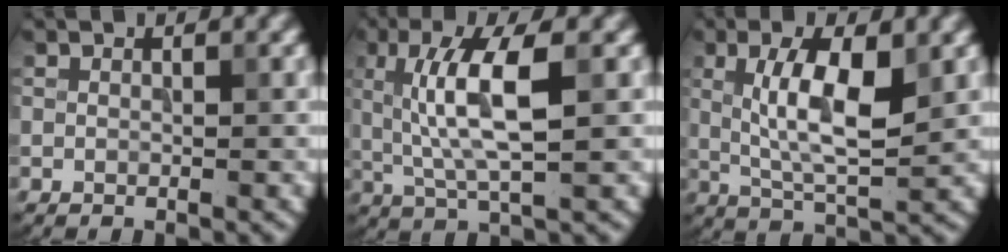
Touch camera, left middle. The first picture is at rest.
{"total": 6.6, "force": [1.1, 1.7, 6.3], "torque": [-0.122, 0.003, 0.021]}
{"total": 6.4, "force": [1.2, 2.0, 6.0], "torque": [-0.113, 0.001, 0.021]}